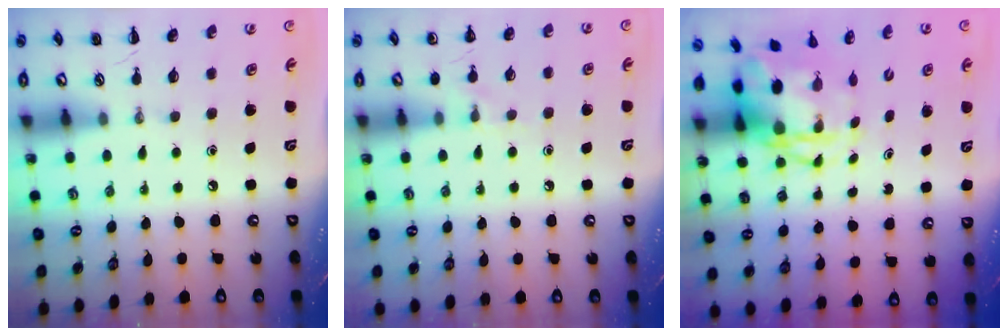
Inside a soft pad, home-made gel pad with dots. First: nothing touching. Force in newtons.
{"total": 5.9, "press": 5.6, "slide": 1.9}
{"total": 4.4, "press": 4.2, "slide": 1.1}